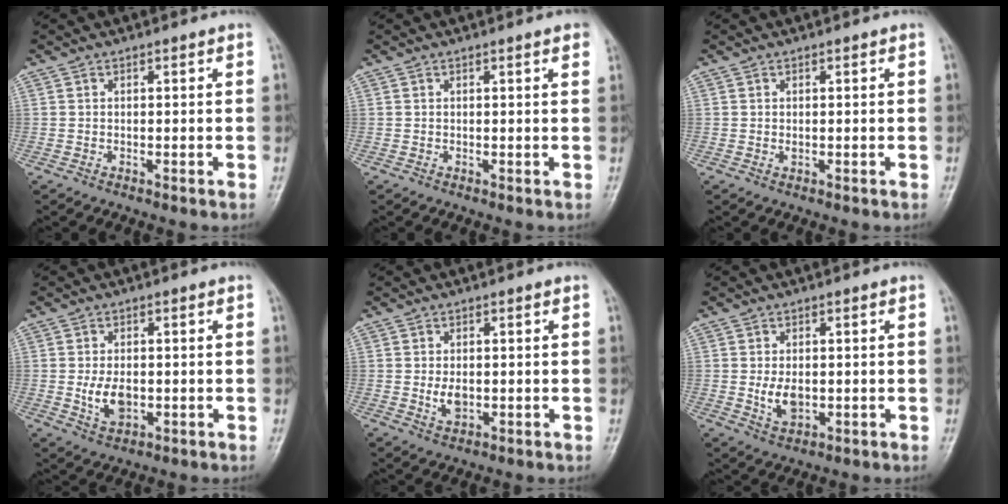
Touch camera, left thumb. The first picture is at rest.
{"total": 2.0, "force": [1.2, 0.2, 1.6], "torque": [-0.018, 0.002, 0.012]}
{"total": 0.7, "force": [0.2, 0.4, 0.5], "torque": [-0.006, -0.001, 0.003]}
{"total": 5.3, "force": [-0.6, 3.4, 4.1], "torque": [-0.068, -0.007, -0.004]}
{"total": 3.2, "force": [-0.2, 2.1, 2.4], "torque": [-0.038, -0.005, 0.001]}
{"total": 4.4, "force": [-0.2, 2.8, 3.4], "torque": [-0.054, -0.007, 0.003]}